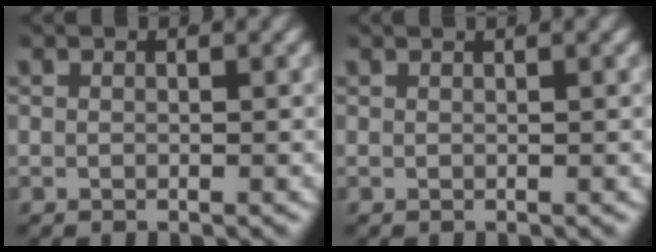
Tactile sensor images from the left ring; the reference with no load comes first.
{"total": 0.6, "force": [0.5, -0.4, 0.2], "torque": [0.004, 0.003, 0.008]}